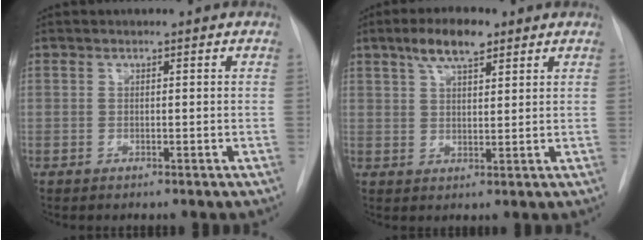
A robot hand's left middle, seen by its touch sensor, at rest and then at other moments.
{"total": 6.4, "force": [4.1, 1.9, 4.4], "torque": [-0.087, 0.011, 0.073]}